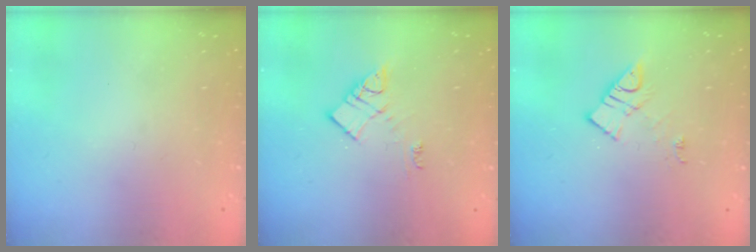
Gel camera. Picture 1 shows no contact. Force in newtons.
{"total": 10.5, "press": 10.5, "slide": 0.4}
{"total": 8.9, "press": 8.9, "slide": 0.5}